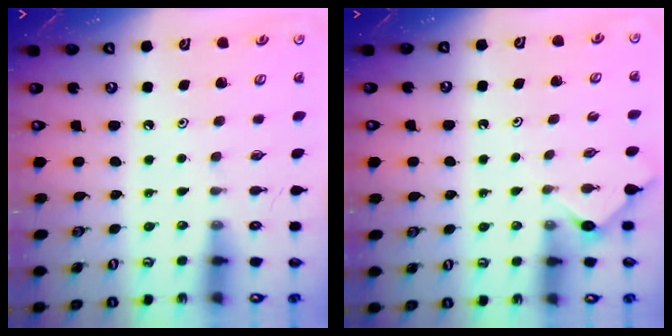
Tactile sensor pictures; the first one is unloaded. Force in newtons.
{"total": 3.0, "press": 2.9, "slide": 0.4}